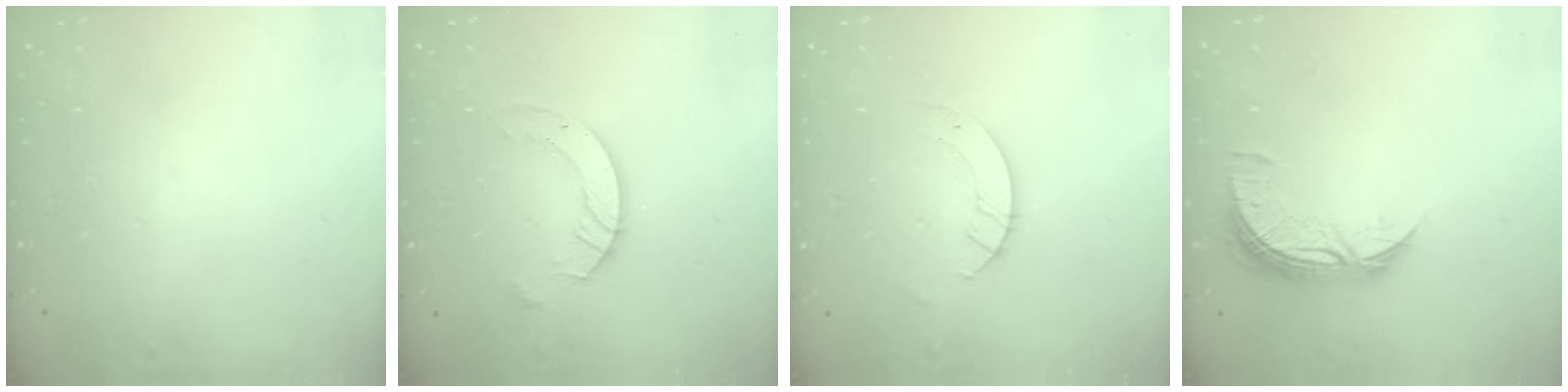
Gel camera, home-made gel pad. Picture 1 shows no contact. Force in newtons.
{"total": 5.0, "press": 5.0, "slide": 0.3}
{"total": 3.2, "press": 3.2, "slide": 0.3}
{"total": 8.3, "press": 8.3, "slide": 0.5}